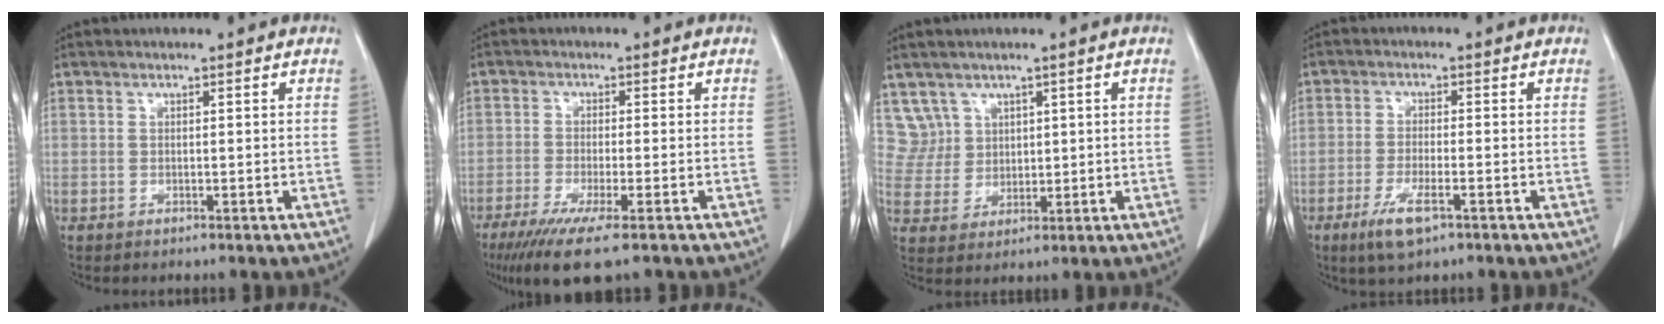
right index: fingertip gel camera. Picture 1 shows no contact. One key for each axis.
{"total": 8.0, "fx": -5.2, "fy": 0.5, "fz": 6.0, "tx": -0.100, "ty": -0.021, "tz": -0.083}
{"total": 5.3, "fx": 3.2, "fy": 4.2, "fz": -0.5, "tx": 0.018, "ty": 0.009, "tz": 0.071}
{"total": 5.5, "fx": -3.0, "fy": 1.2, "fz": 4.4, "tx": -0.091, "ty": -0.009, "tz": -0.050}